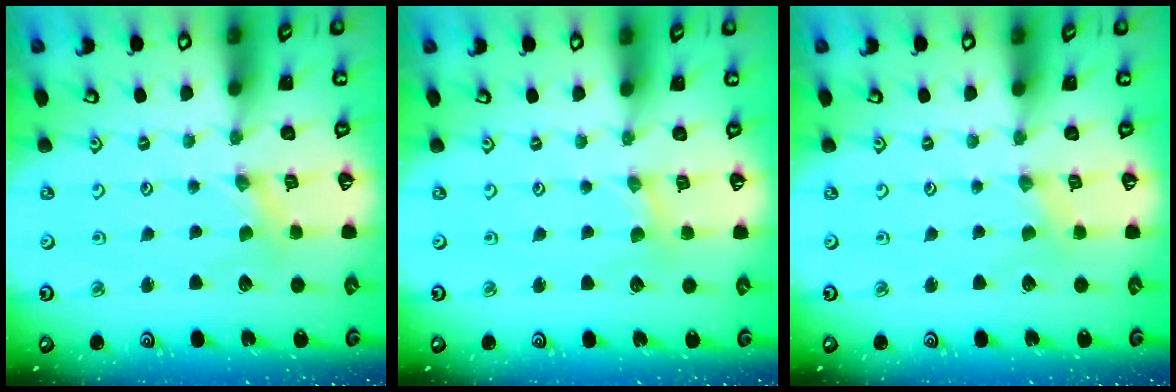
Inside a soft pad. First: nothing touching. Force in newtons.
{"total": 1.6, "press": 1.6, "slide": 0.3}
{"total": 0.0}